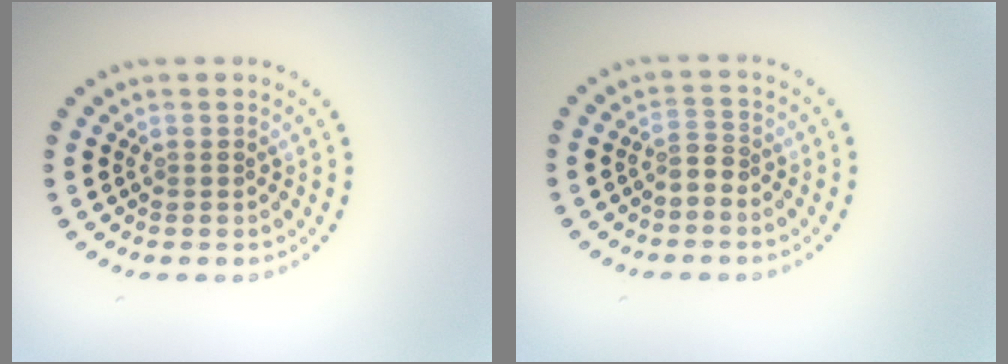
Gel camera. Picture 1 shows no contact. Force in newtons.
{"total": 1.7, "press": 1.3, "slide": 1.2}